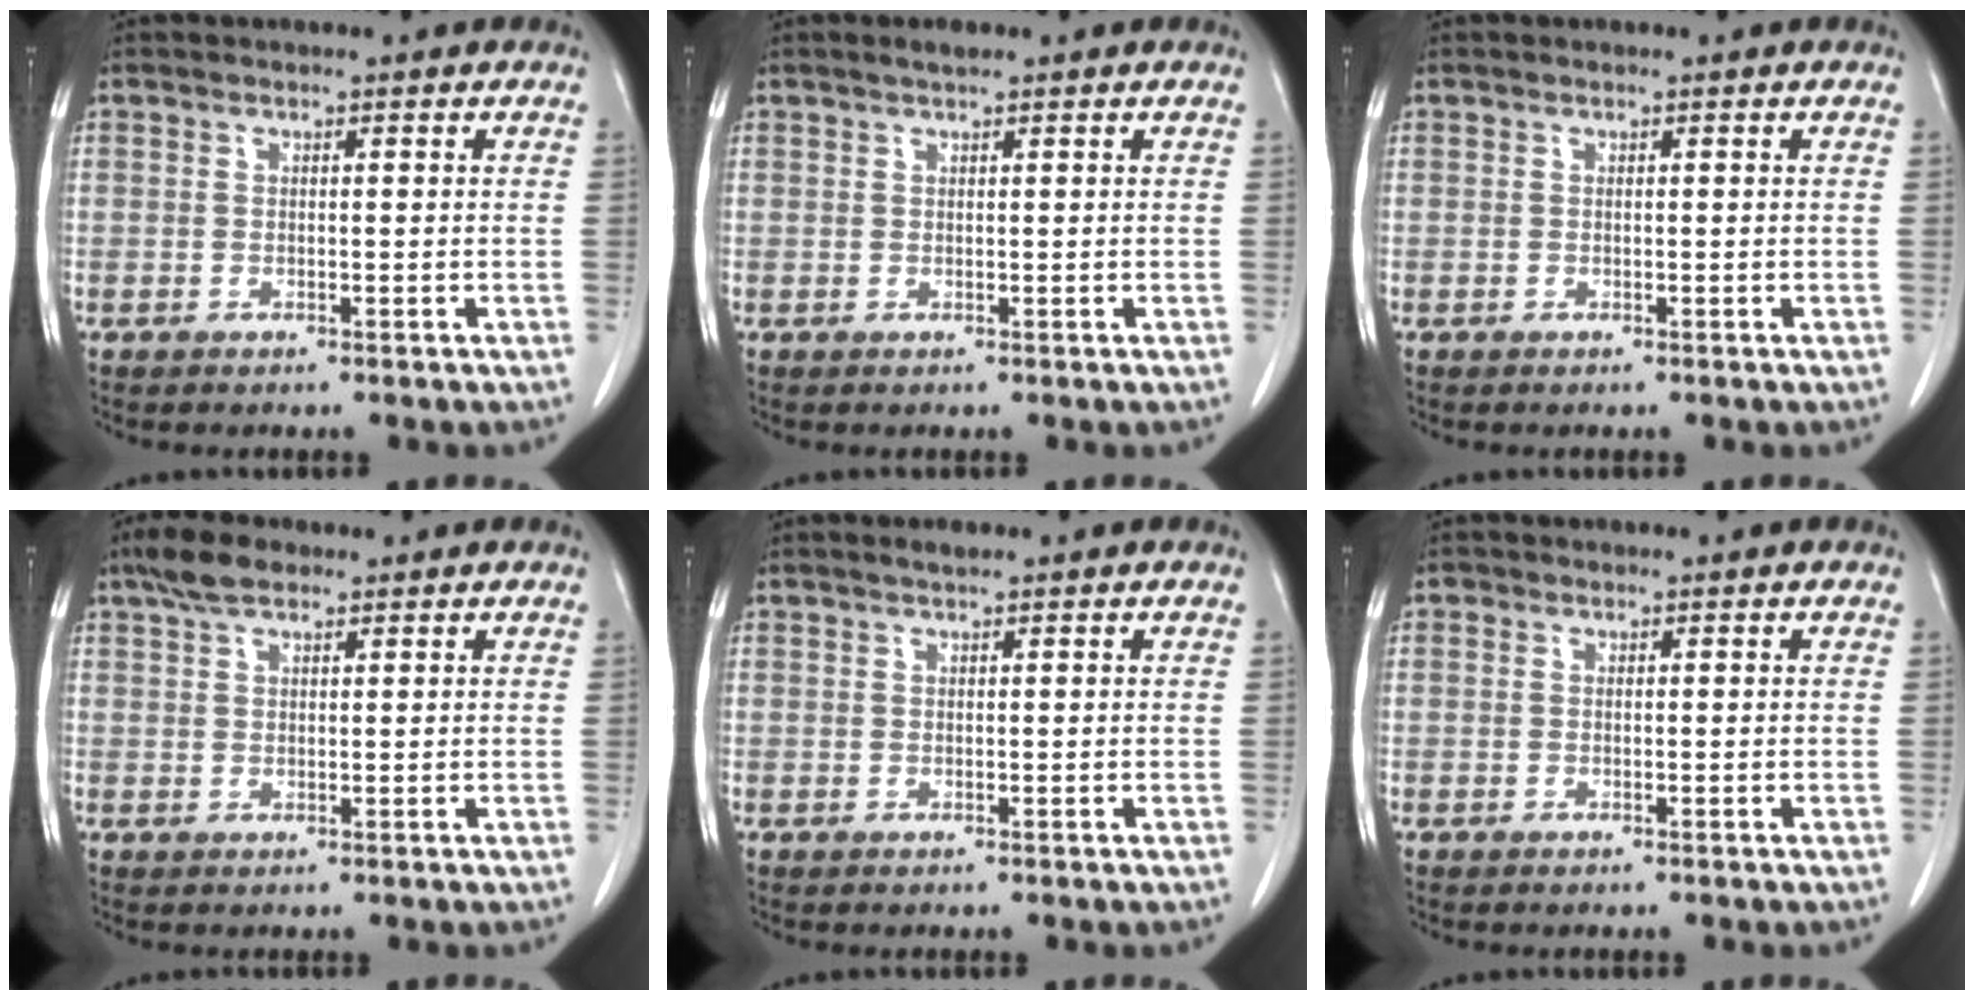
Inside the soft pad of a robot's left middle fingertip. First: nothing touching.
{"total": 1.7, "force": [1.2, 0.2, 1.1], "torque": [-0.026, 0.007, 0.022]}
{"total": 0.0}
{"total": 4.0, "force": [2.9, 1.6, 2.3], "torque": [-0.054, 0.013, 0.055]}
{"total": 1.0, "force": [0.8, 0.1, 0.6], "torque": [-0.015, 0.003, 0.017]}
{"total": 0.0}